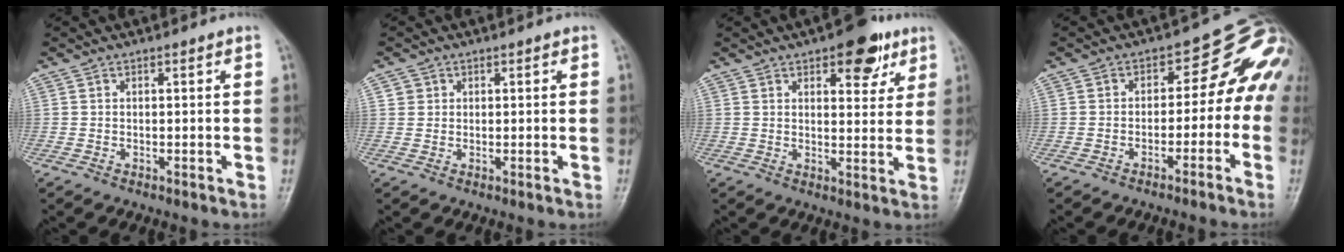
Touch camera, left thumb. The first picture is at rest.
{"total": 1.9, "force": [0.6, 1.8, 0.3], "torque": [0.012, 0.000, 0.005]}
{"total": 9.6, "force": [5.4, 4.5, 6.6], "torque": [-0.051, -0.020, 0.067]}
{"total": 9.9, "force": [-2.5, 6.8, 6.7], "torque": [-0.051, 0.061, -0.036]}